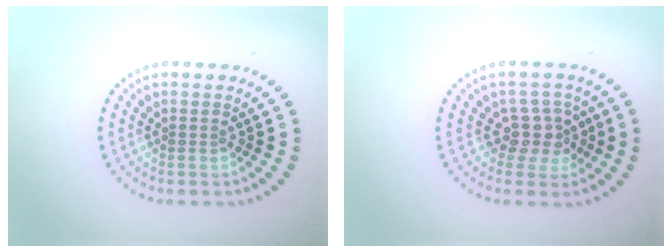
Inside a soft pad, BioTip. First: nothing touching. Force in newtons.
{"total": 3.0, "press": 2.4, "slide": 1.8}